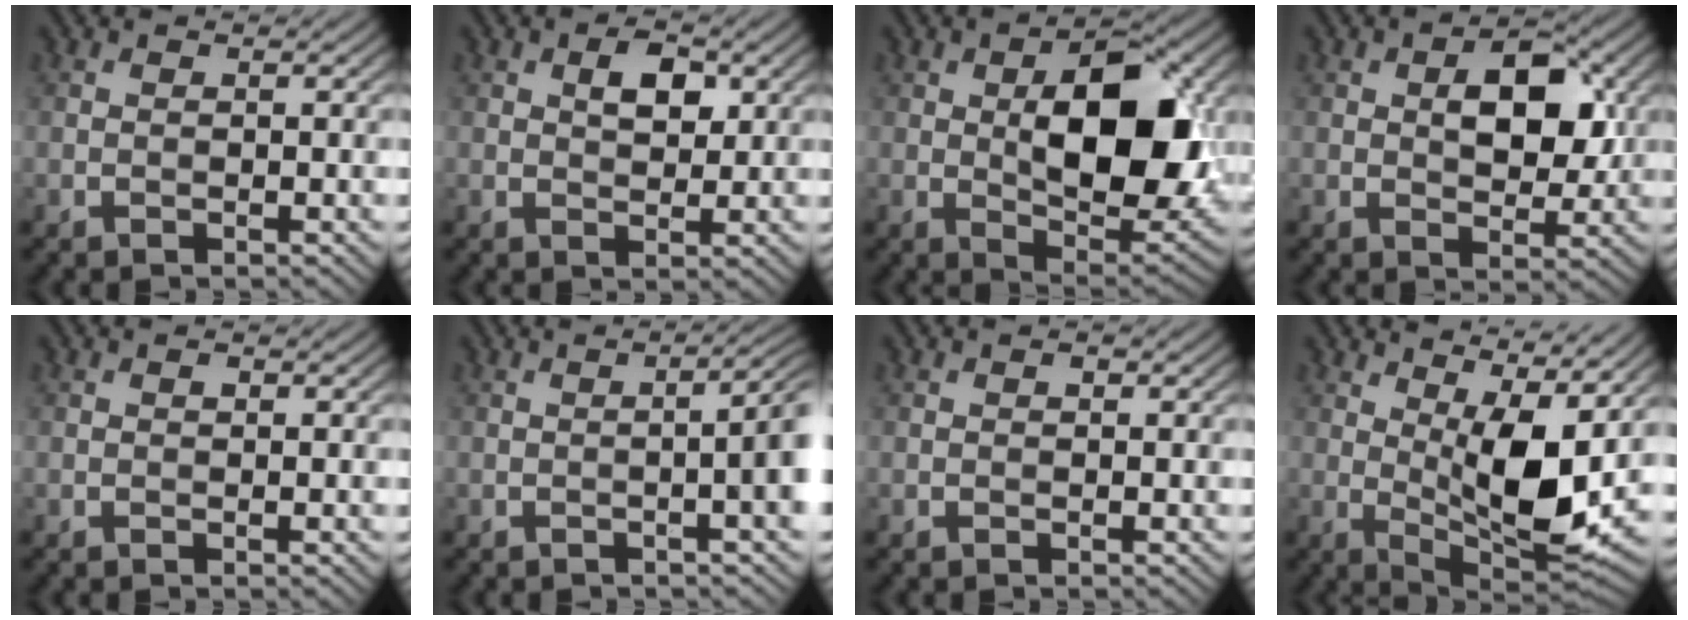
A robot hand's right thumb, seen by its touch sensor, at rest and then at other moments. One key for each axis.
{"total": 3.6, "fx": 1.2, "fy": 2.0, "fz": 2.7, "tx": -0.045, "ty": 0.002, "tz": 0.021}
{"total": 13.1, "fx": 1.2, "fy": 6.8, "fz": 11.2, "tx": -0.160, "ty": -0.005, "tz": 0.025}
{"total": 7.2, "fx": 1.4, "fy": 4.1, "fz": 5.8, "tx": -0.082, "ty": 0.003, "tz": 0.020}
{"total": 0.6, "fx": 0.2, "fy": 0.3, "fz": 0.5, "tx": -0.006, "ty": -0.002, "tz": 0.002}
{"total": 6.4, "fx": -0.5, "fy": 1.8, "fz": 6.1, "tx": -0.072, "ty": 0.008, "tz": -0.009}
{"total": 0.6, "fx": 0.2, "fy": 0.4, "fz": 0.4, "tx": -0.003, "ty": -0.002, "tz": 0.001}
{"total": 12.2, "fx": 3.5, "fy": 4.5, "fz": 10.8, "tx": -0.182, "ty": -0.011, "tz": 0.058}